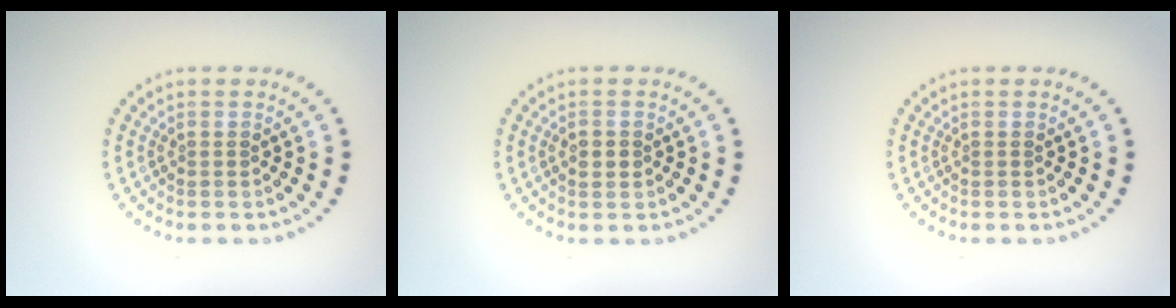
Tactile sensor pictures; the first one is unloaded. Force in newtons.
{"total": 1.0, "press": 1.0, "slide": 0.1}
{"total": 0.0}